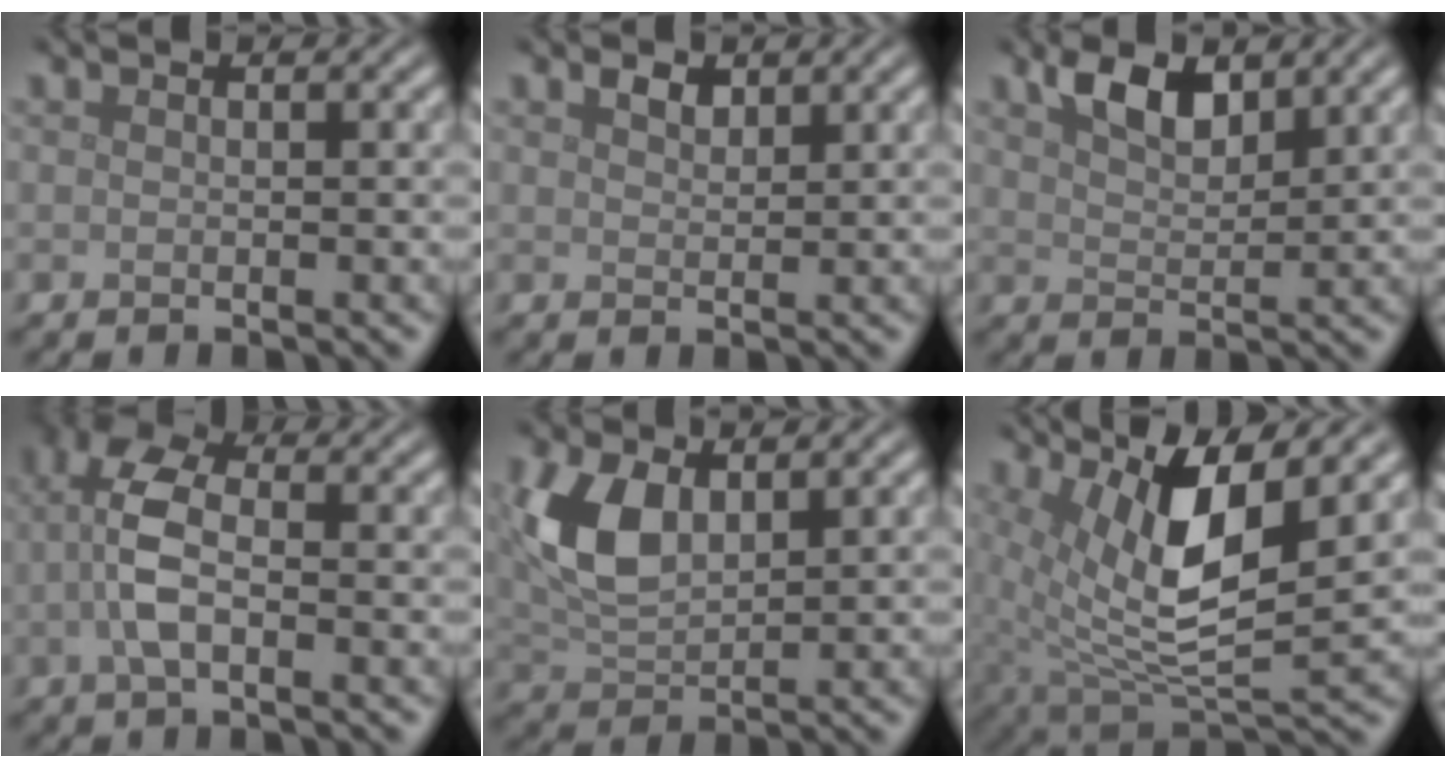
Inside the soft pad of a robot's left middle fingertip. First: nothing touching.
{"total": 1.3, "force": [1.0, 0.6, 0.5], "torque": [-0.012, 0.001, 0.021]}
{"total": 3.8, "force": [2.5, 1.7, 2.4], "torque": [-0.048, 0.002, 0.045]}
{"total": 5.0, "force": [-0.4, 2.5, 4.3], "torque": [-0.100, 0.010, -0.015]}
{"total": 6.2, "force": [1.9, 3.5, 4.7], "torque": [-0.111, 0.007, 0.038]}
{"total": 9.5, "force": [3.5, 3.2, 8.2], "torque": [-0.161, -0.007, 0.069]}